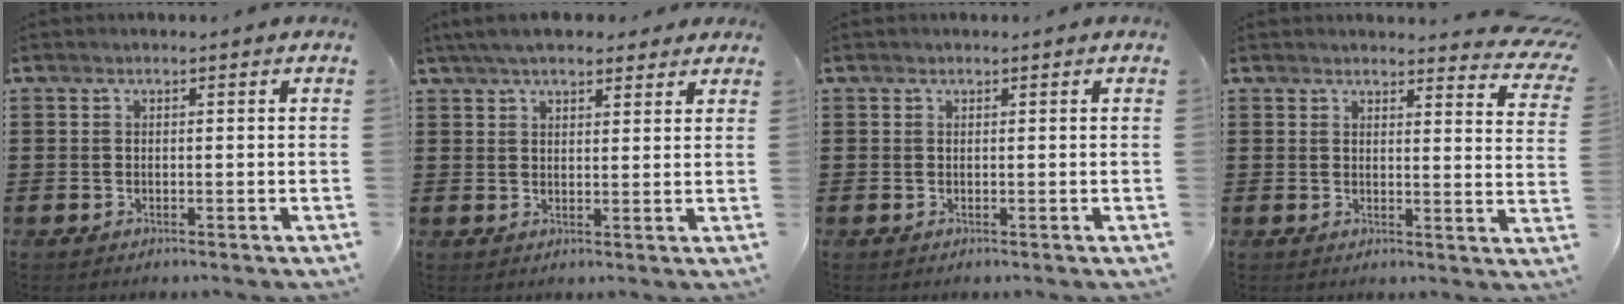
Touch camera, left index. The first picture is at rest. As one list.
[{"total": 5.2, "force": [4.4, 1.5, 2.2], "torque": [-0.056, 0.001, 0.083]}, {"total": 0.0}, {"total": 3.2, "force": [3.1, 0.4, 0.8], "torque": [-0.014, -0.020, 0.053]}]